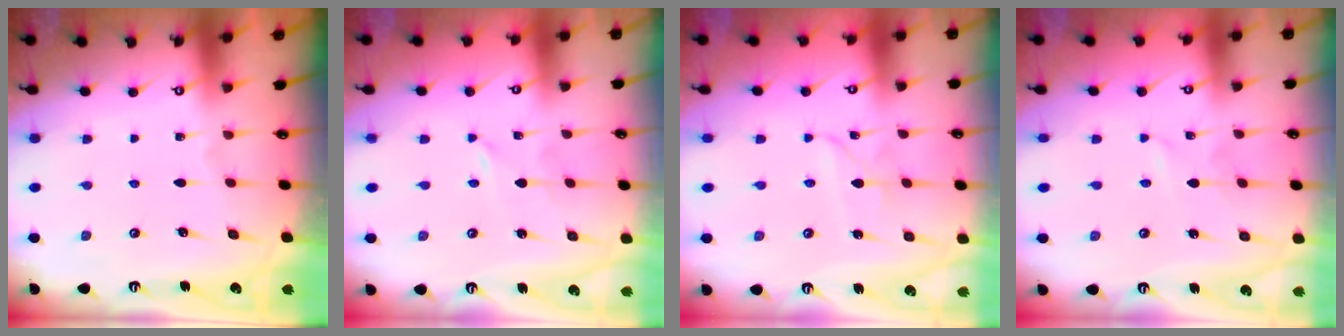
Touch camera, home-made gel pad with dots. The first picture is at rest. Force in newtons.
{"total": 0.0}
{"total": 2.6, "press": 2.6, "slide": 0.2}
{"total": 0.7, "press": 0.7, "slide": 0.1}